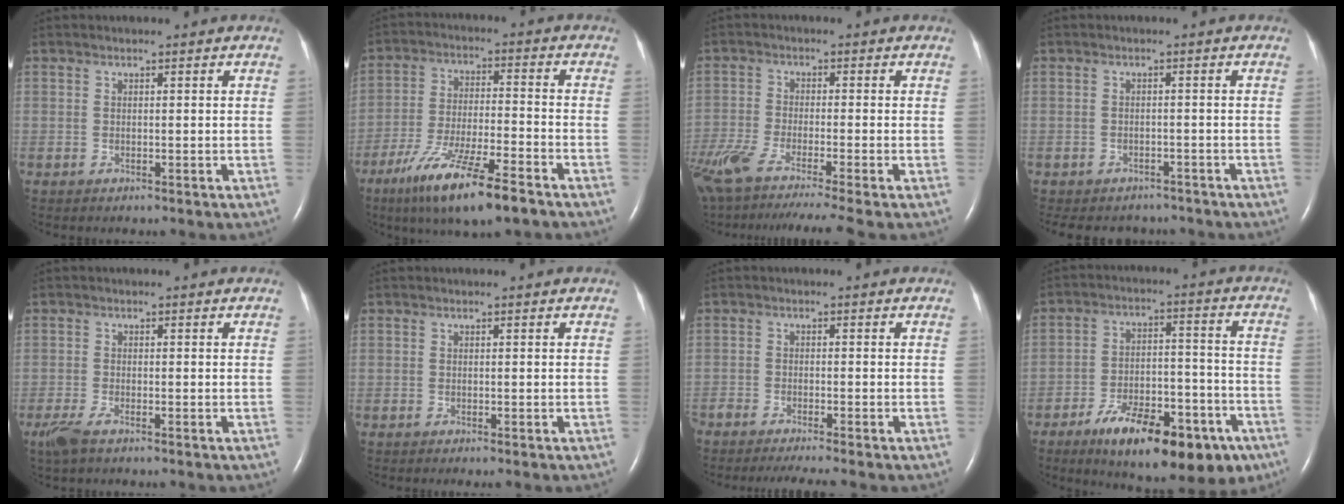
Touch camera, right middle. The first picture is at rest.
{"total": 13.6, "force": [-8.9, 1.4, 10.2], "torque": [-0.198, -0.033, -0.156]}
{"total": 14.9, "force": [-11.7, -0.1, 9.2], "torque": [-0.179, -0.045, -0.197]}
{"total": 8.5, "force": [-7.4, 3.7, 1.6], "torque": [-0.032, 0.002, -0.089]}
{"total": 3.3, "force": [-2.3, 0.8, 2.3], "torque": [-0.058, -0.010, -0.044]}
{"total": 0.8, "force": [-0.7, 0.0, 0.5], "torque": [-0.007, -0.001, -0.007]}
{"total": 6.1, "force": [-5.5, -0.2, 2.8], "torque": [-0.036, -0.017, -0.089]}
{"total": 18.5, "force": [-11.4, 6.7, 12.9], "torque": [-0.154, 0.018, -0.167]}